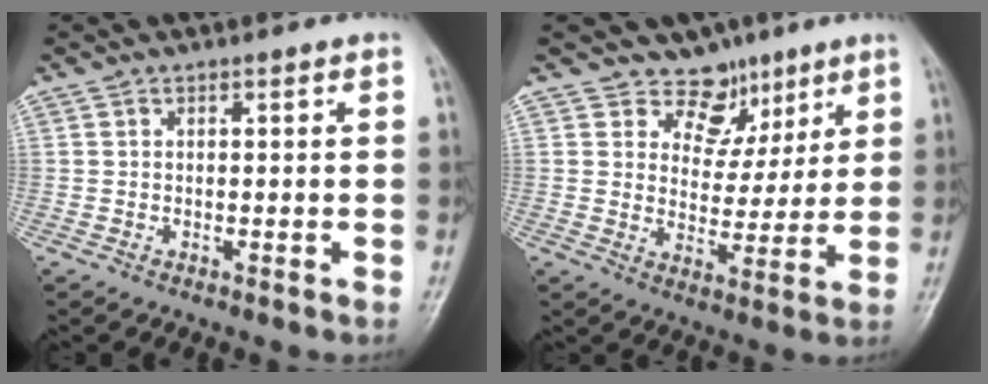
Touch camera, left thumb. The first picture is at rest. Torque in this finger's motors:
{"motor_torque": [-0.33, -0.07, -0.16, -0.16, -0.07]}